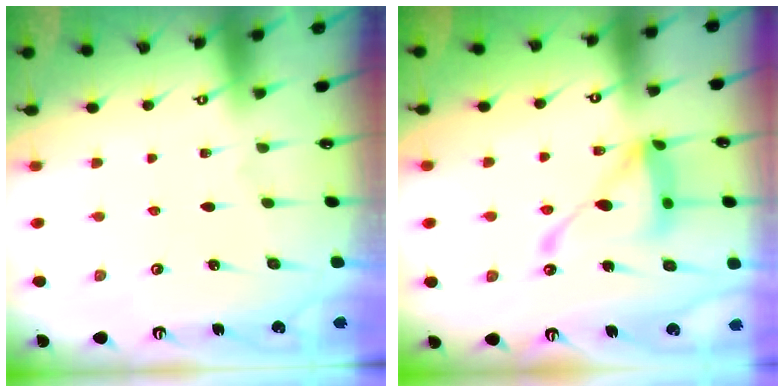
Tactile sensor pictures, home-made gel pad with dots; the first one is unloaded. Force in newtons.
{"total": 14.4, "press": 14.4, "slide": 1.3}